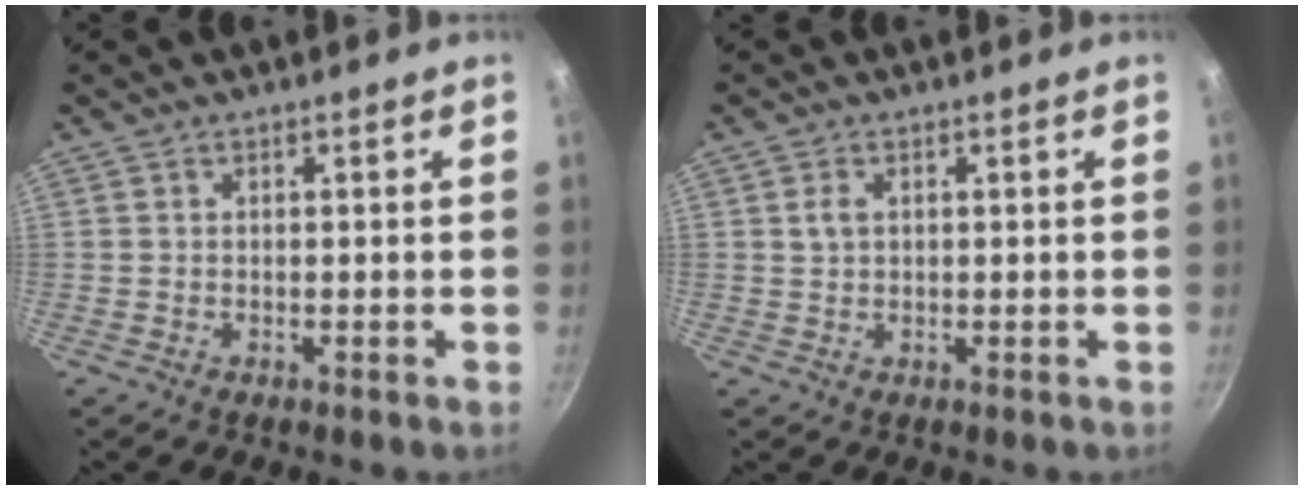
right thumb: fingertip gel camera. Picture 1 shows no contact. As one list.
[{"total": 2.0, "force": [0.6, 1.3, 1.4], "torque": [-0.026, 0.001, 0.012]}]